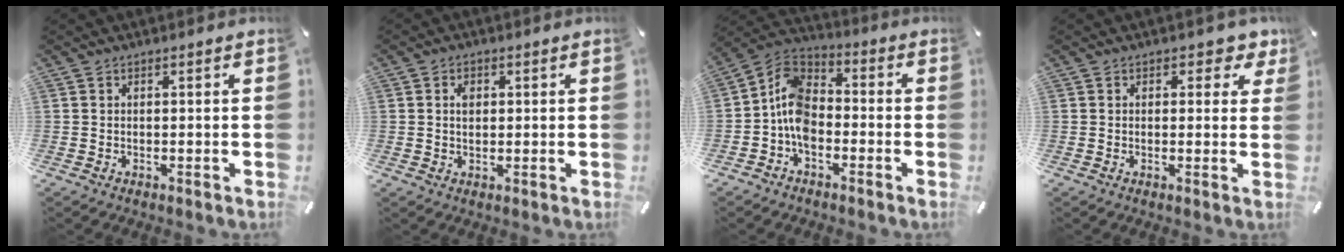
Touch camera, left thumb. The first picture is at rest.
{"total": 2.5, "force": [0.5, 1.8, 1.7], "torque": [-0.021, 0.002, 0.003]}
{"total": 9.6, "force": [-3.9, 6.3, 6.0], "torque": [-0.142, 0.007, -0.080]}
{"total": 3.5, "force": [1.7, 2.3, 2.0], "torque": [-0.014, -0.002, 0.023]}